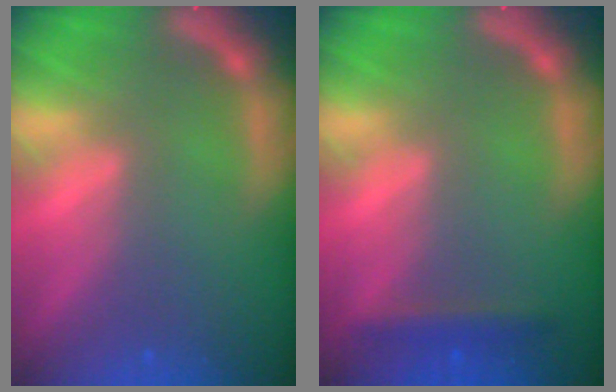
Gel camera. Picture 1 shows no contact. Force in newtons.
{"total": 1.9}